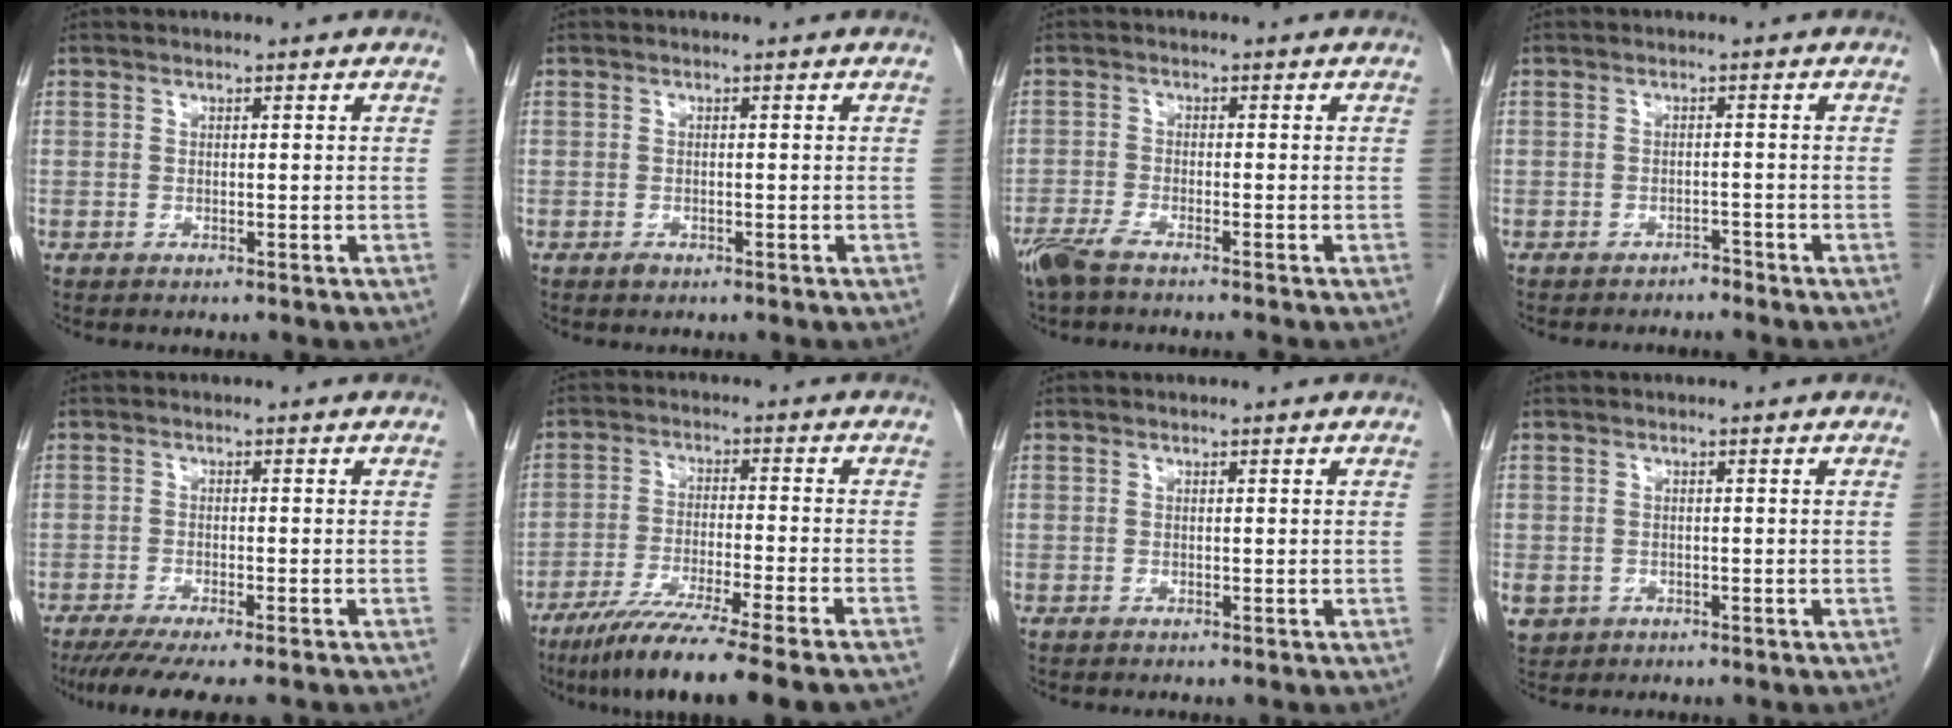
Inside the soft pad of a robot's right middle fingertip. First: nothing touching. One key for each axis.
{"total": 0.7, "fx": -0.5, "fy": 0.4, "fz": 0.3, "tx": -0.005, "ty": 0.001, "tz": -0.006}
{"total": 4.6, "fx": -3.8, "fy": 0.4, "fz": 2.7, "tx": -0.052, "ty": -0.010, "tz": -0.071}
{"total": 1.6, "fx": -1.6, "fy": 0.4, "fz": 0.1, "tx": -0.003, "ty": -0.002, "tz": -0.022}
{"total": 10.6, "fx": -8.8, "fy": 1.0, "fz": 5.7, "tx": -0.076, "ty": -0.021, "tz": -0.130}
{"total": 16.0, "fx": -12.9, "fy": -0.9, "fz": 9.5, "tx": -0.139, "ty": -0.055, "tz": -0.203}
{"total": 0.0}
{"total": 4.4, "fx": -1.9, "fy": 3.8, "fz": 1.1, "tx": -0.027, "ty": -0.001, "tz": -0.025}